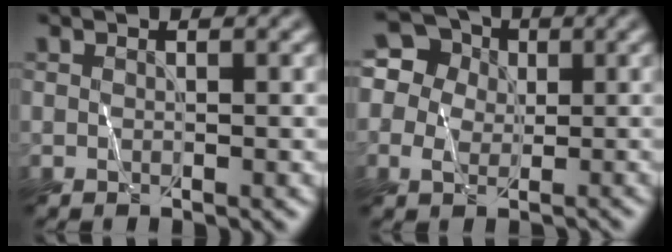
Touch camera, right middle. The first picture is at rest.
{"total": 7.3, "force": [2.2, 6.4, 2.9], "torque": [-0.053, 0.041, 0.017]}